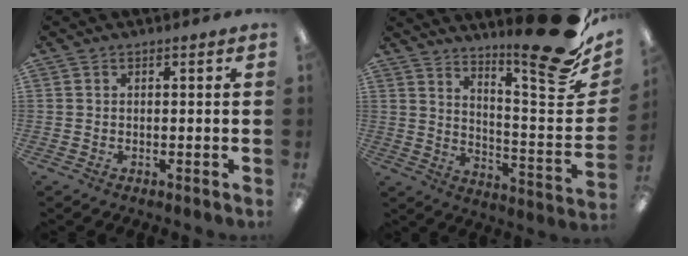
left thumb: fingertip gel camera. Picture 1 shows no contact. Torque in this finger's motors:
{"motor_torque": [0.54, 0.17, 1.38, -1.39, 0.35]}